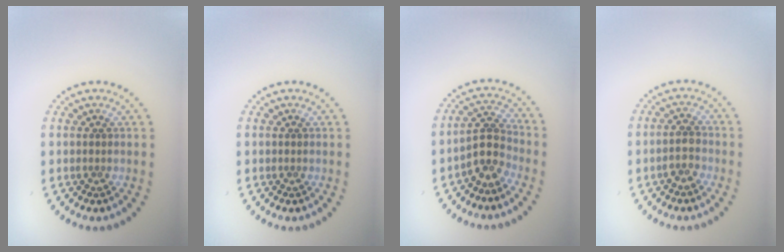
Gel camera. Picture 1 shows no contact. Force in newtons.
{"total": 0.0}
{"total": 2.8, "press": 2.2, "slide": 1.7}
{"total": 1.8, "press": 1.8, "slide": 0.4}